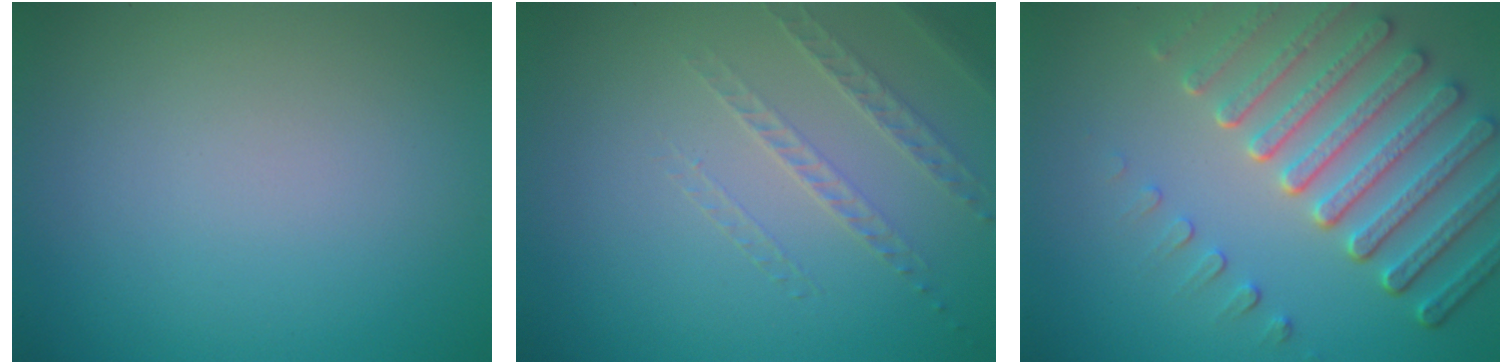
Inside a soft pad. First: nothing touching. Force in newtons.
{"total": 1.4, "press": 1.0, "slide": 0.9}
{"total": 6.5, "press": 5.2, "slide": 3.9}